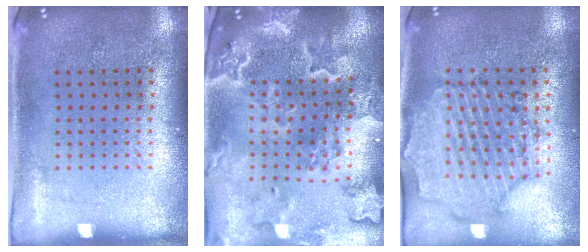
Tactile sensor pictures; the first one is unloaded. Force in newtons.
{"total": 4.1, "press": 3.4, "slide": 2.3}
{"total": 1.6, "press": 1.5, "slide": 0.3}